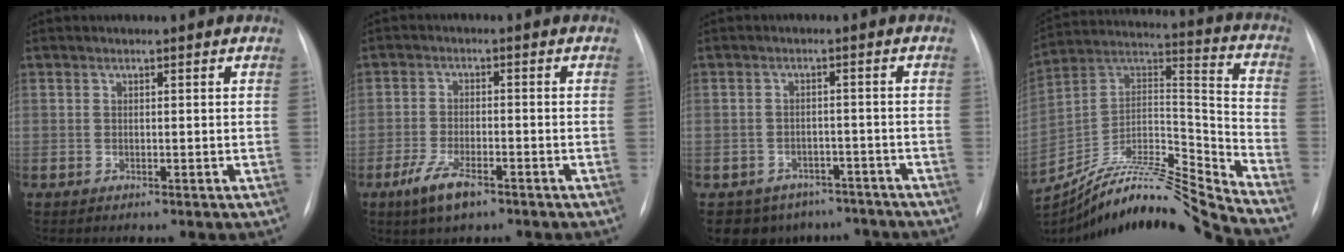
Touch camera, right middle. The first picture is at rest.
{"total": 5.7, "force": [-3.5, 1.8, 4.1], "torque": [-0.091, -0.009, -0.062]}
{"total": 9.6, "force": [-7.4, 6.0, 1.2], "torque": [-0.016, 0.018, -0.086]}
{"total": 22.2, "force": [-20.8, -1.4, 7.5], "torque": [-0.163, 0.022, -0.359]}